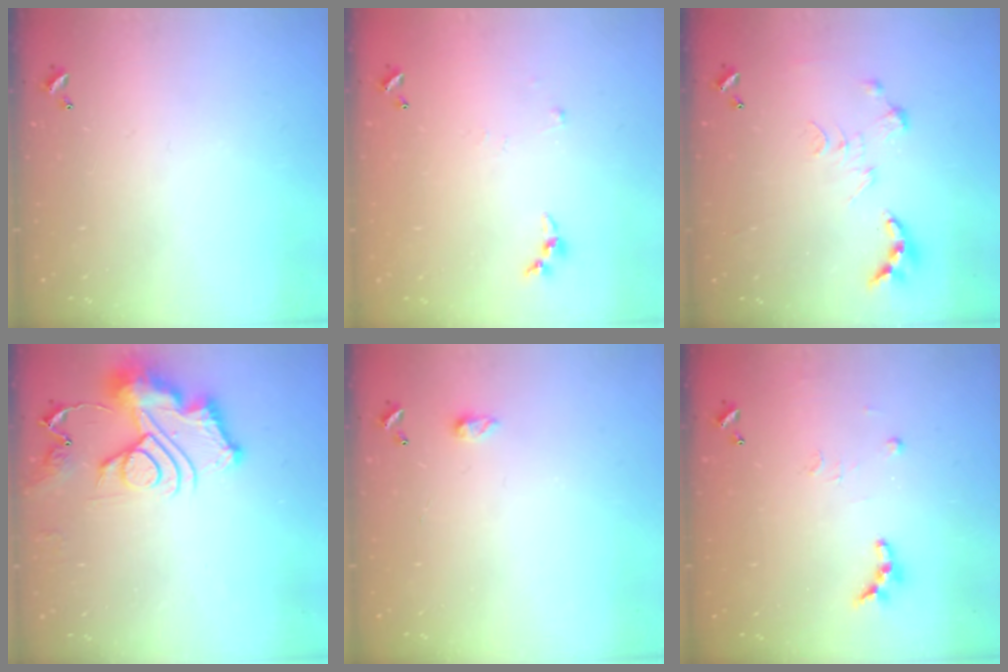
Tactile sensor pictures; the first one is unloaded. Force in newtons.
{"total": 3.0, "press": 2.9, "slide": 0.4}
{"total": 0.0}
{"total": 15.2, "press": 15.2, "slide": 1.1}
{"total": 3.8, "press": 3.8, "slide": 0.4}
{"total": 7.8, "press": 7.8, "slide": 0.4}